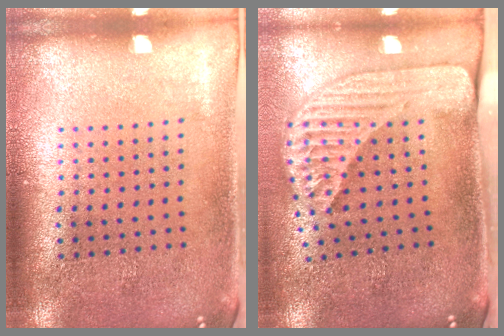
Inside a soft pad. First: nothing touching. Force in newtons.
{"total": 2.4, "press": 1.7, "slide": 1.7}